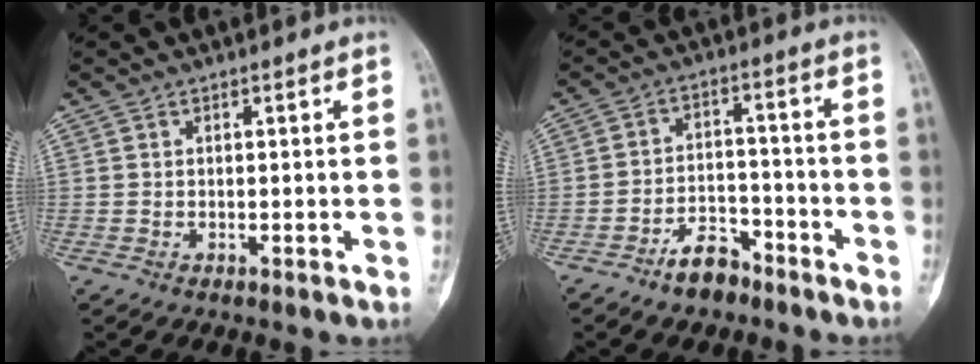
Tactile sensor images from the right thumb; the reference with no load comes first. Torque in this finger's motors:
{"motor_torque": [0.95, 0.01, 0.52, -0.70, 0.18]}